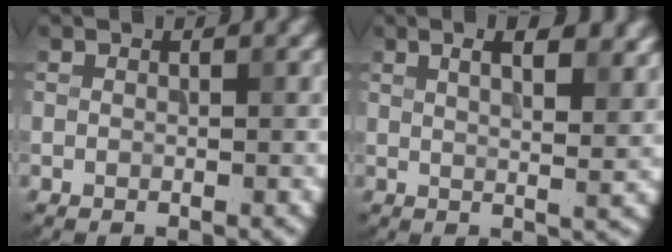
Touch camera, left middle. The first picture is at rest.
{"total": 6.7, "force": [3.4, 2.6, 5.1], "torque": [-0.040, 0.025, 0.028]}